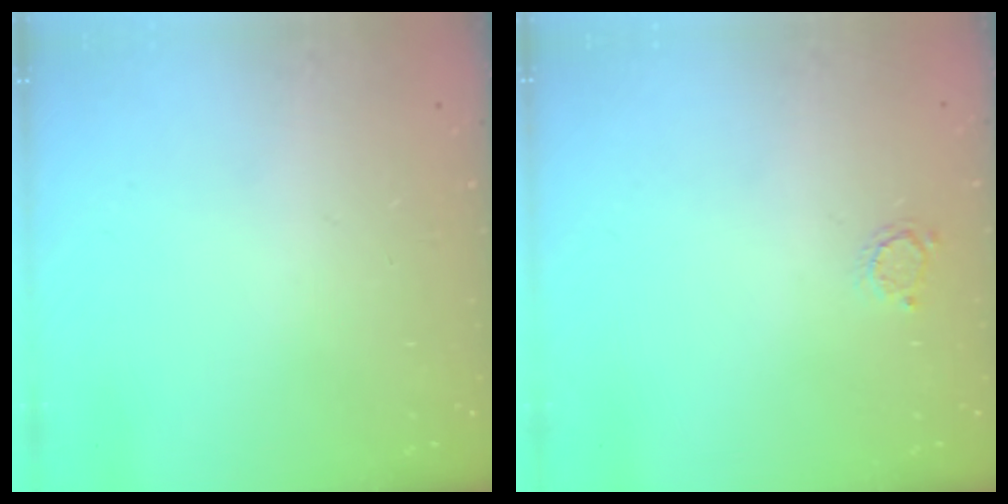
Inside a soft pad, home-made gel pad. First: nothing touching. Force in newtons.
{"total": 2.6, "press": 2.6, "slide": 0.4}